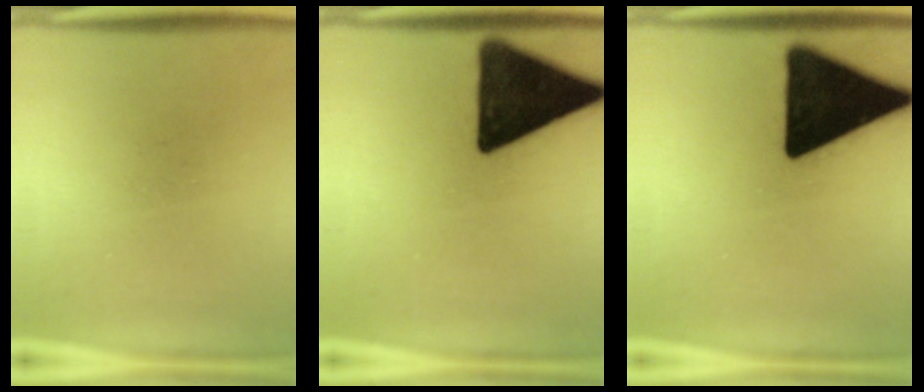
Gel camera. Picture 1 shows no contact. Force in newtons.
{"total": 17.3}
{"total": 19.8}